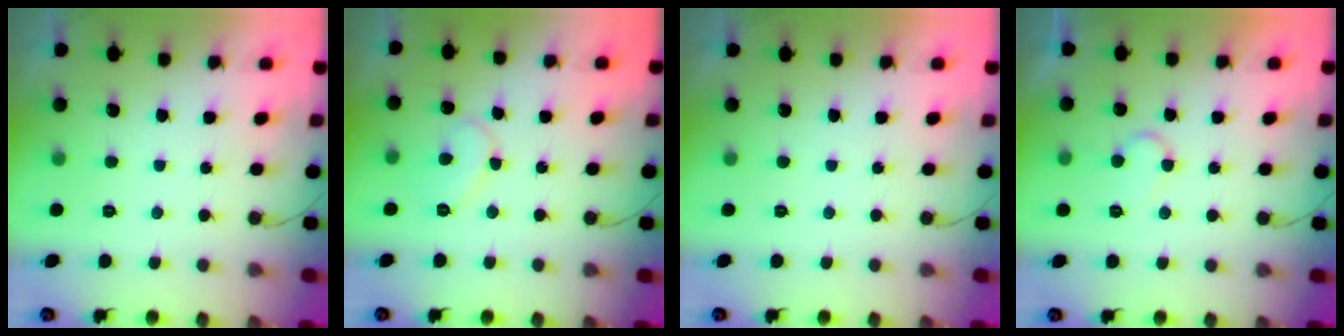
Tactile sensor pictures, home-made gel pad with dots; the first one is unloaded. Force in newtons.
{"total": 7.6, "press": 7.6, "slide": 0.4}
{"total": 1.7, "press": 1.7, "slide": 0.1}
{"total": 7.3, "press": 7.3, "slide": 0.6}